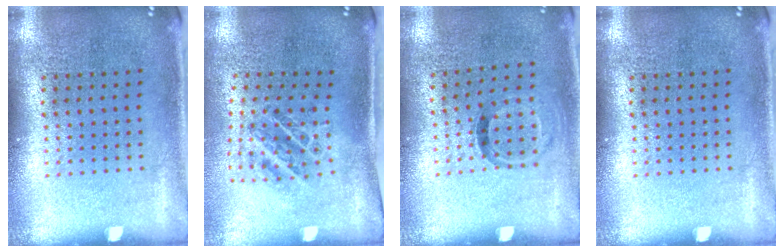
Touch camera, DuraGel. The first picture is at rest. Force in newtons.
{"total": 1.1, "press": 1.0, "slide": 0.3}
{"total": 0.9, "press": 0.6, "slide": 0.7}
{"total": 0.0}